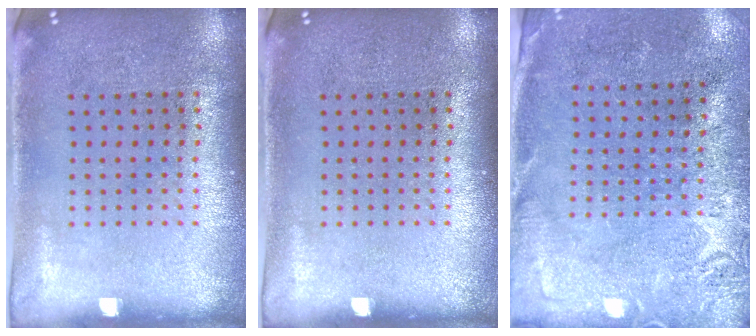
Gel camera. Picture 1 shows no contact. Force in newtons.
{"total": 0.0}
{"total": 2.7, "press": 2.4, "slide": 1.1}